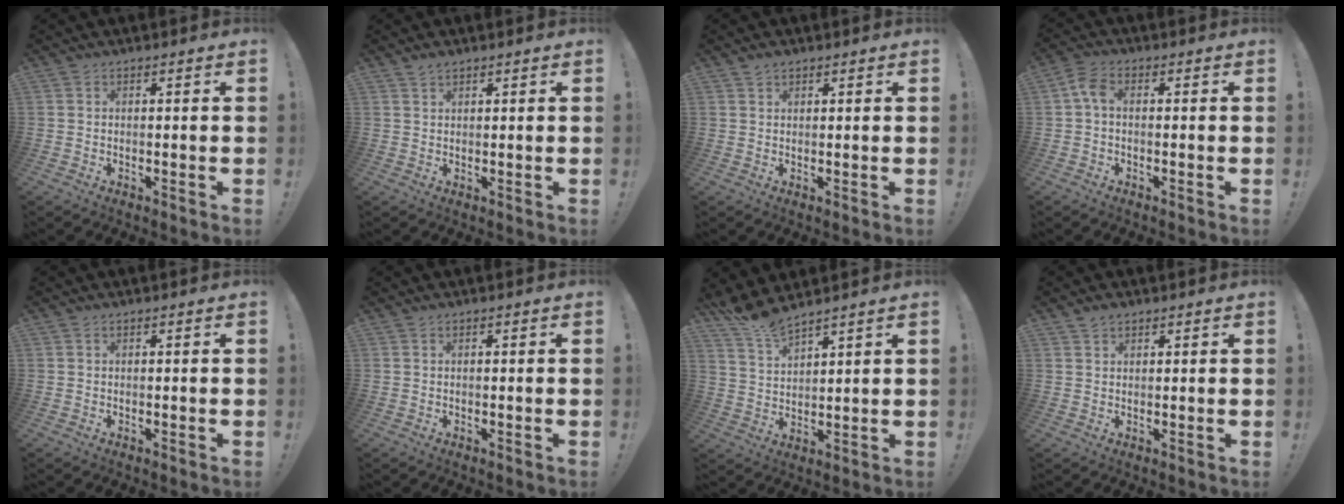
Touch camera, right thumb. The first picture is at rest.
{"total": 1.6, "force": [1.4, 0.4, 0.6], "torque": [-0.011, -0.006, 0.026]}
{"total": 1.3, "force": [1.1, 0.6, 0.4], "torque": [-0.007, -0.003, 0.021]}
{"total": 4.2, "force": [0.1, 2.2, 3.5], "torque": [-0.072, 0.008, 0.002]}
{"total": 0.0}
{"total": 0.0}
{"total": 7.6, "force": [7.3, 1.1, 2.1], "torque": [-0.049, -0.052, 0.136]}
{"total": 1.7, "force": [1.4, 0.8, 0.6], "torque": [-0.010, -0.005, 0.027]}